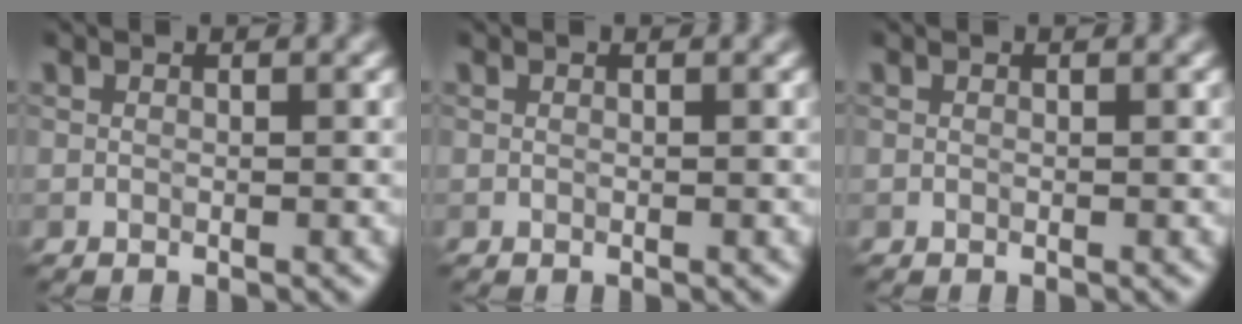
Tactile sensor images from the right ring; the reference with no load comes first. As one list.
[{"total": 0.0}, {"total": 0.0}]